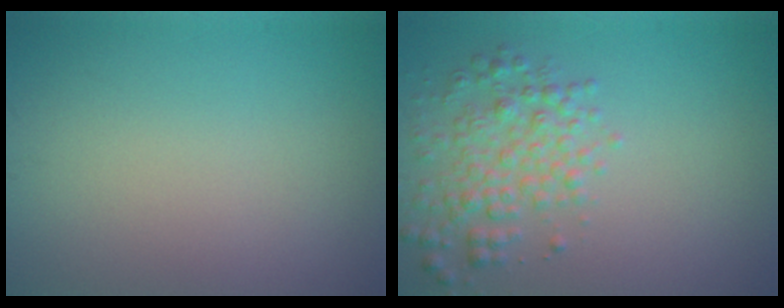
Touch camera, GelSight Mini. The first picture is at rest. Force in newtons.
{"total": 3.7, "press": 3.7, "slide": 0.1}